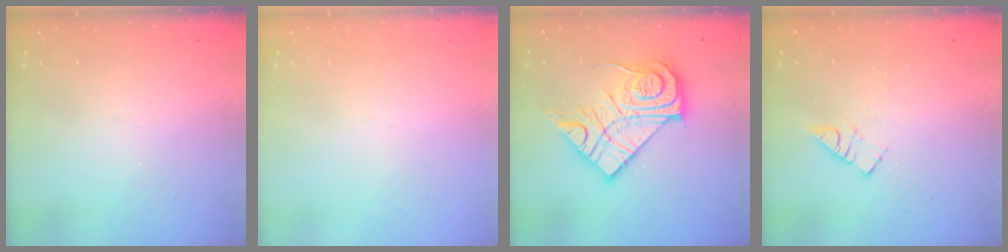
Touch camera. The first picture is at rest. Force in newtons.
{"total": 1.8, "press": 1.7, "slide": 0.1}
{"total": 18.2, "press": 18.1, "slide": 1.2}
{"total": 3.9, "press": 3.9, "slide": 0.5}